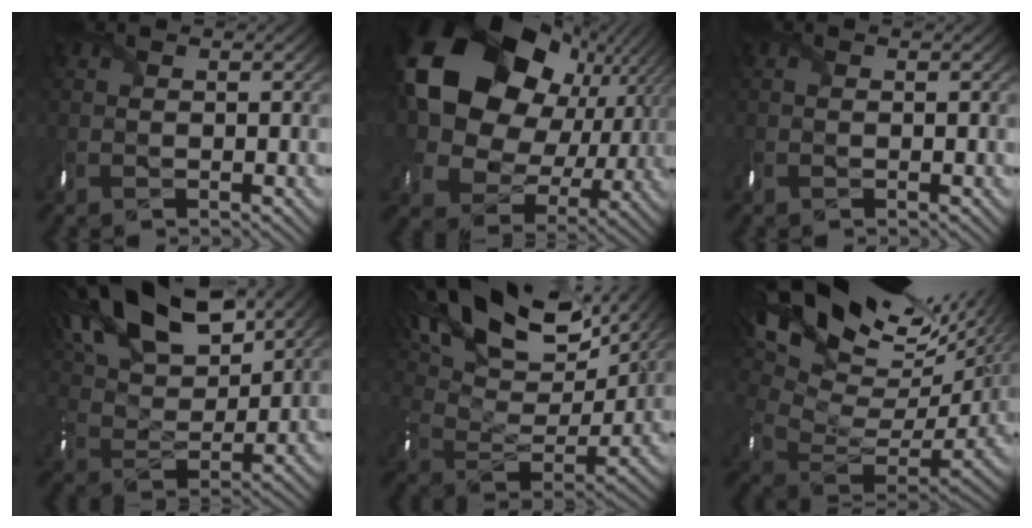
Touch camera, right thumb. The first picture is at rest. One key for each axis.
{"total": 20.0, "fx": 4.5, "fy": 14.9, "fz": 12.4, "tx": -0.271, "ty": -0.001, "tz": 0.093}
{"total": 0.0}
{"total": 17.2, "fx": 10.6, "fy": 8.0, "fz": 11.0, "tx": -0.234, "ty": 0.028, "tz": 0.158}
{"total": 19.3, "fx": 12.4, "fy": 9.0, "fz": 11.8, "tx": -0.256, "ty": 0.034, "tz": 0.192}
{"total": 19.2, "fx": 11.3, "fy": 8.6, "fz": 12.8, "tx": -0.211, "ty": 0.027, "tz": 0.218}